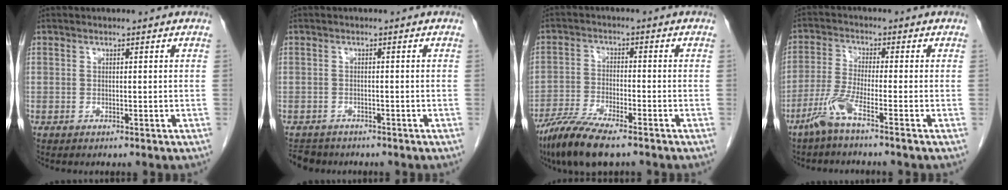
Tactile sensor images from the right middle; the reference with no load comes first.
{"total": 3.7, "force": [-3.3, 1.7, 0.3], "torque": [-0.006, -0.006, -0.052]}
{"total": 9.1, "force": [-6.7, 1.4, 5.9], "torque": [-0.115, -0.025, -0.123]}
{"total": 4.3, "force": [-2.9, -0.1, 3.3], "torque": [-0.075, -0.007, -0.065]}